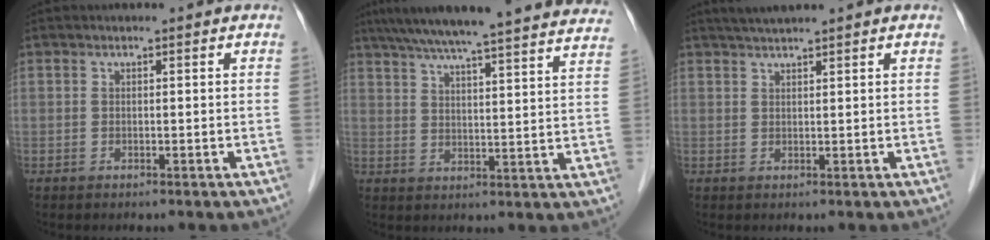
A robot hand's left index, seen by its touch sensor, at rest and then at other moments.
{"total": 29.7, "force": [26.8, 1.2, 12.8], "torque": [-0.204, -0.025, 0.332]}
{"total": 3.0, "force": [2.7, -0.4, 1.4], "torque": [-0.024, 0.017, 0.049]}